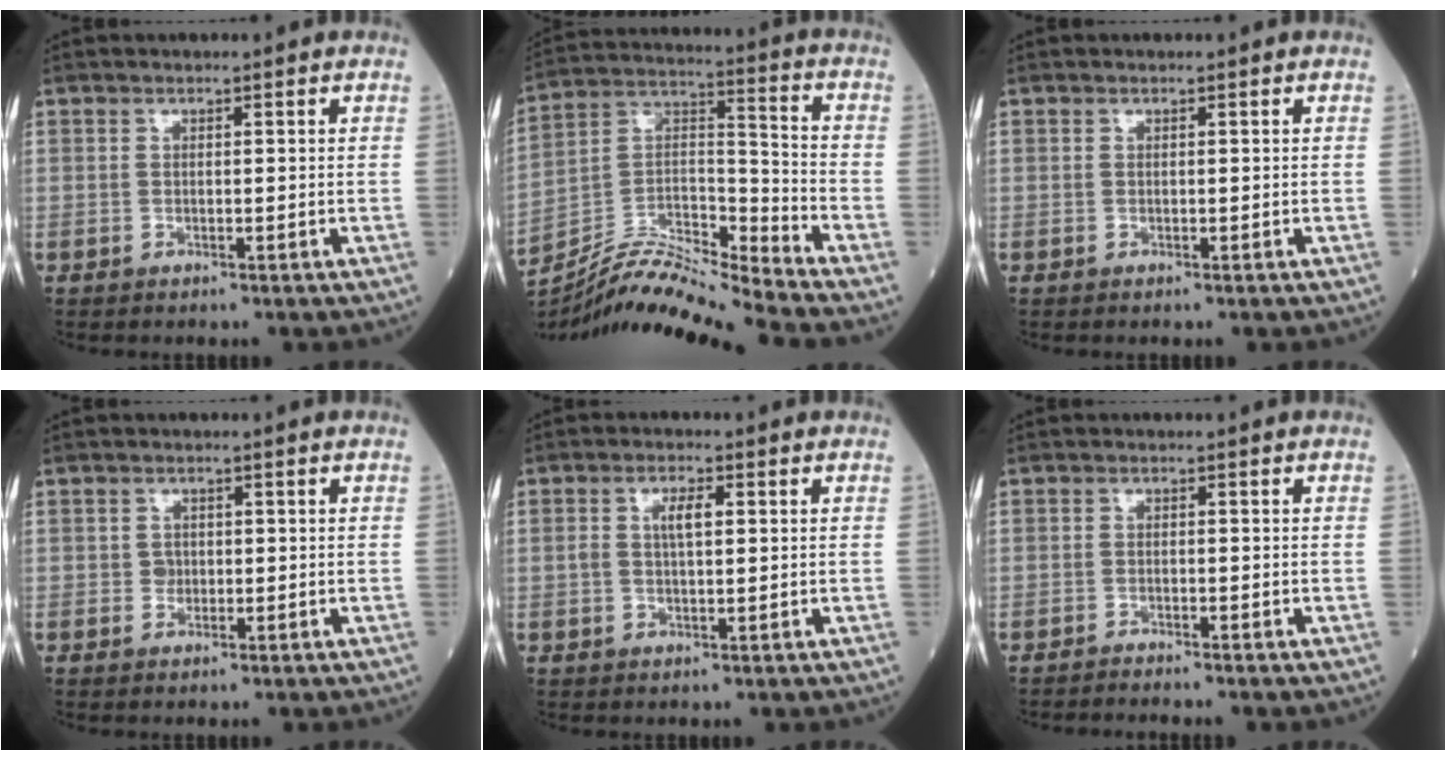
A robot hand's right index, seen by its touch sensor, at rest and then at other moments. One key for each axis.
{"total": 13.9, "fx": -13.3, "fy": -1.4, "fz": 3.9, "tx": -0.067, "ty": 0.035, "tz": -0.247}
{"total": 0.0}
{"total": 1.3, "fx": -0.1, "fy": 1.2, "fz": 0.5, "tx": -0.006, "ty": 0.003, "tz": 0.000}
{"total": 3.3, "fx": 0.7, "fy": 1.1, "fz": 3.1, "tx": -0.061, "ty": 0.008, "tz": 0.013}
{"total": 1.6, "fx": -1.6, "fy": -0.4, "fz": 0.1, "tx": -0.003, "ty": -0.002, "tz": -0.028}